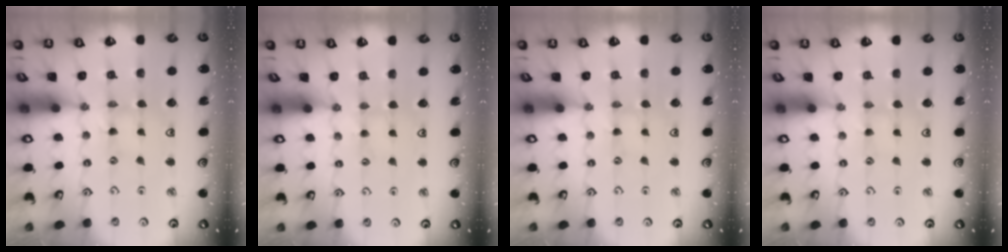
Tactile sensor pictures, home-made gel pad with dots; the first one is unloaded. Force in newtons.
{"total": 1.9, "press": 1.9, "slide": 0.3}
{"total": 0.0}
{"total": 0.7, "press": 0.7, "slide": 0.2}